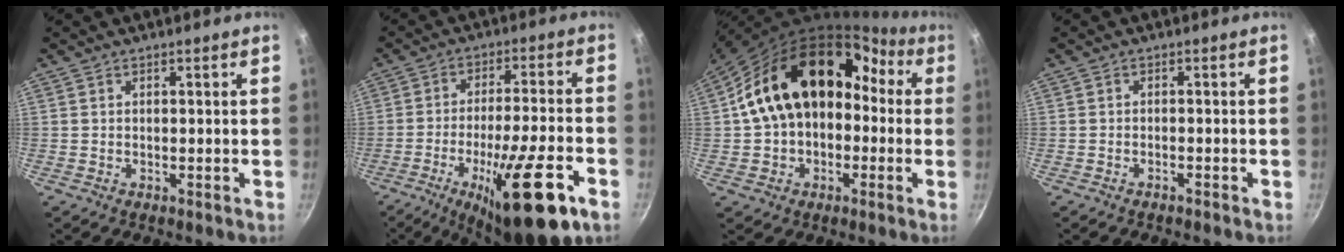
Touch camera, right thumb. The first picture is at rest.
{"total": 20.4, "force": [-9.1, 4.4, 17.7], "torque": [-0.271, 0.024, -0.140]}
{"total": 22.3, "force": [1.7, 16.0, 15.5], "torque": [-0.251, 0.068, 0.029]}
{"total": 0.8, "force": [-0.8, -0.1, 0.3], "torque": [-0.014, 0.008, -0.012]}